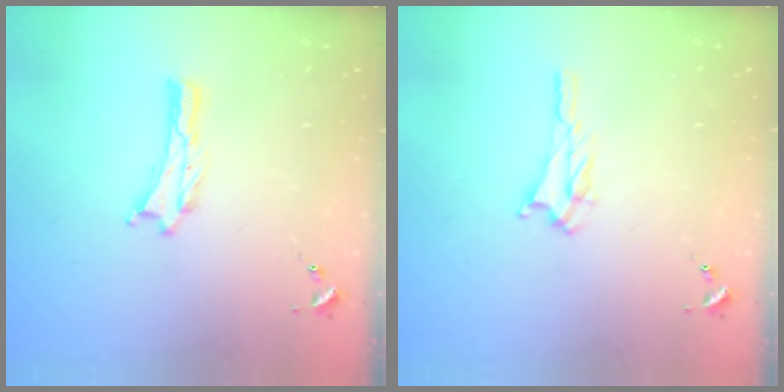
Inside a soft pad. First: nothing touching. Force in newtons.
{"total": 1.7, "press": 1.6, "slide": 0.3}